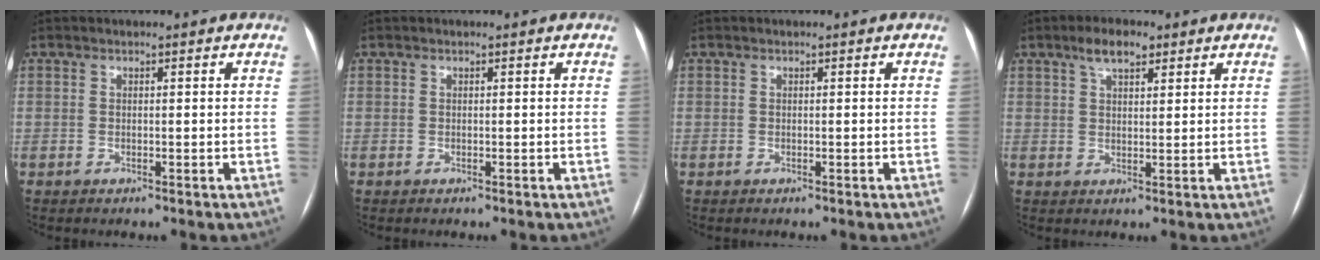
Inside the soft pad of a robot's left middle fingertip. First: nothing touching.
{"total": 0.0}
{"total": 0.0}
{"total": 5.1, "force": [3.3, 2.3, 3.2], "torque": [-0.062, 0.013, 0.058]}